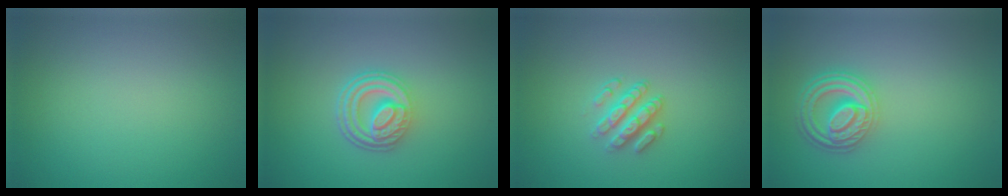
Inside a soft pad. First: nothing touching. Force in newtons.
{"total": 4.8, "press": 3.4, "slide": 3.3}
{"total": 2.9, "press": 2.4, "slide": 1.6}
{"total": 4.5, "press": 4.0, "slide": 2.1}